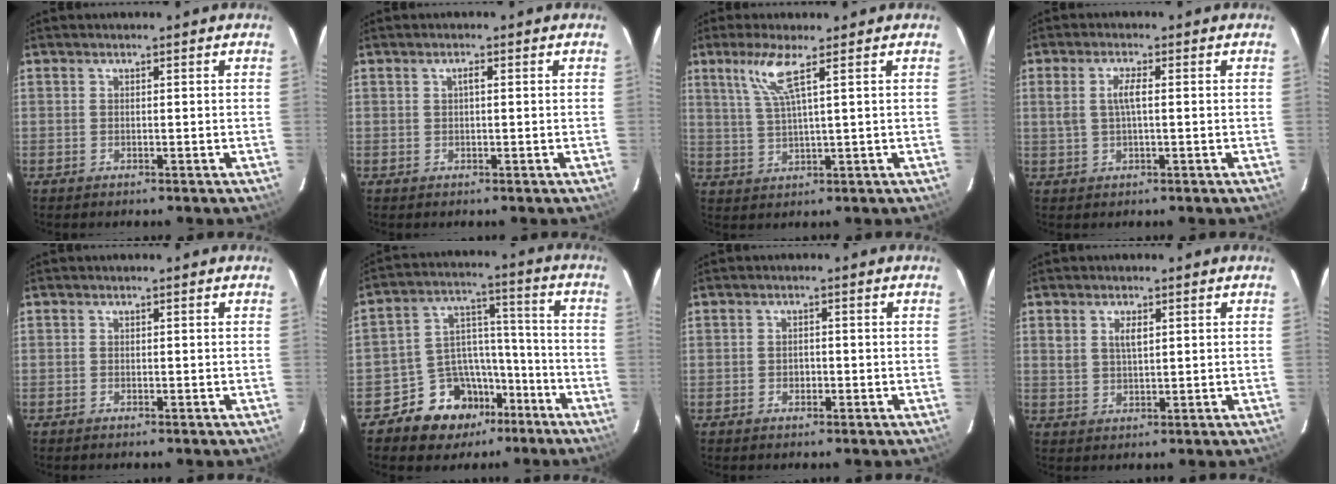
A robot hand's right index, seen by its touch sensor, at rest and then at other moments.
{"total": 0.9, "force": [0.2, 0.3, 0.9], "torque": [-0.015, 0.005, 0.001]}
{"total": 5.9, "force": [3.1, -0.2, 5.0], "torque": [-0.102, -0.001, 0.069]}
{"total": 3.4, "force": [0.2, 0.8, 3.2], "torque": [-0.065, 0.004, 0.006]}
{"total": 0.0}
{"total": 12.9, "force": [-8.7, 9.0, 3.2], "torque": [-0.068, 0.058, -0.133]}
{"total": 1.5, "force": [-0.6, 1.2, 0.6], "torque": [-0.011, 0.002, -0.009]}
{"total": 3.0, "force": [1.2, 1.6, 2.3], "torque": [-0.042, 0.003, 0.023]}